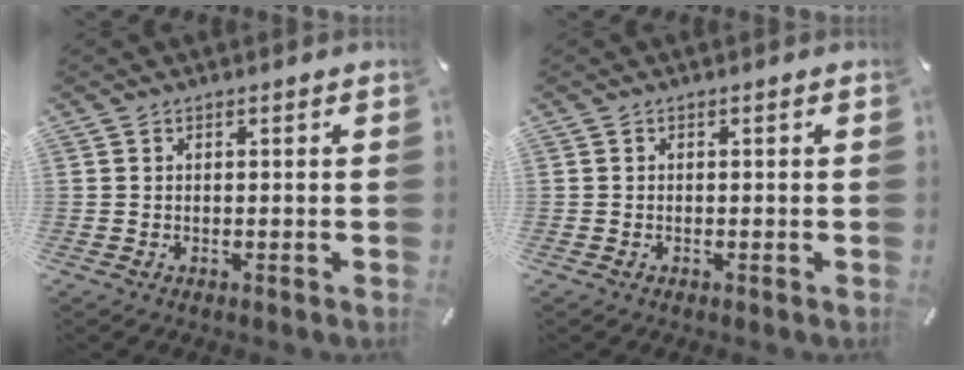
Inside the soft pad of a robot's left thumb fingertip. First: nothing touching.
{"total": 0.0}